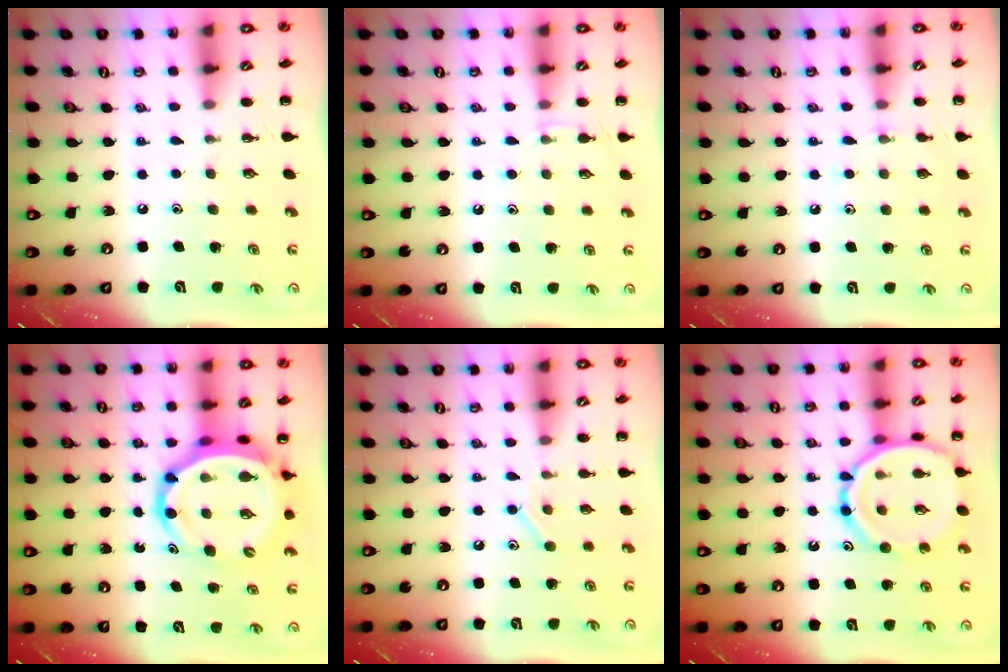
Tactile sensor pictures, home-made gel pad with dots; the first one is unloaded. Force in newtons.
{"total": 4.3, "press": 3.9, "slide": 1.7}
{"total": 5.1, "press": 4.8, "slide": 1.7}
{"total": 11.1, "press": 10.6, "slide": 3.4}
{"total": 8.0, "press": 7.8, "slide": 1.7}
{"total": 15.2, "press": 15.1, "slide": 1.7}